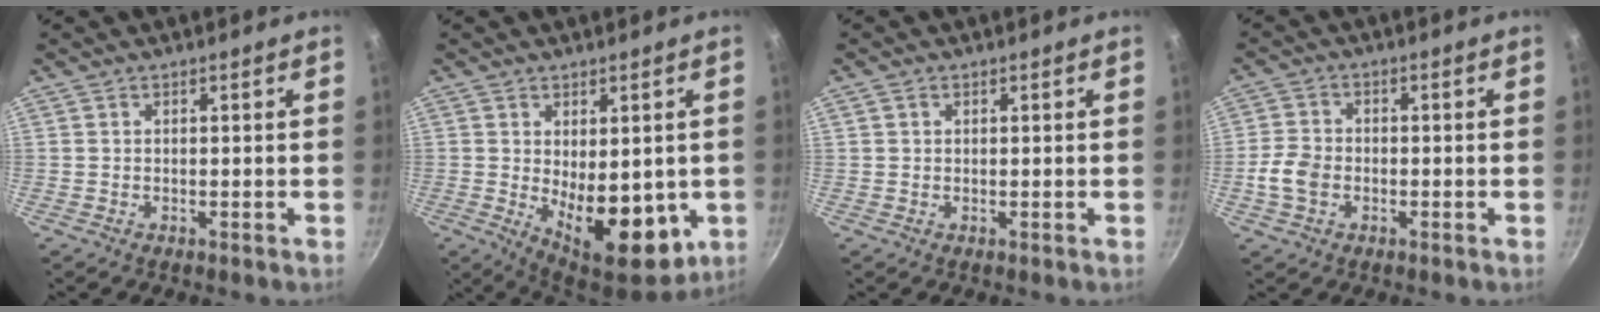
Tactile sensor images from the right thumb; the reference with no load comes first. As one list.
[{"total": 14.2, "force": [-1.8, 7.4, 12.0], "torque": [-0.141, -0.030, -0.009]}, {"total": 1.1, "force": [0.4, 0.9, 0.4], "torque": [-0.006, 0.003, 0.006]}, {"total": 5.4, "force": [-1.6, 4.0, 3.3], "torque": [-0.062, 0.014, -0.035]}]